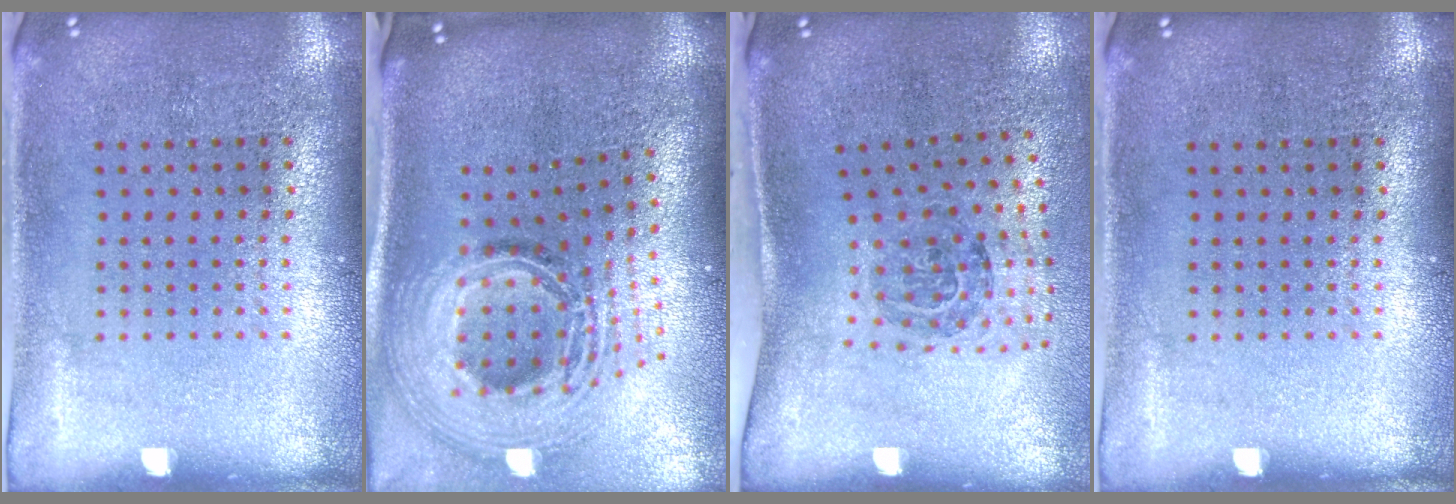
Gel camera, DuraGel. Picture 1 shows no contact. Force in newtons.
{"total": 3.0, "press": 2.0, "slide": 2.2}
{"total": 1.7, "press": 1.1, "slide": 1.2}
{"total": 0.0}